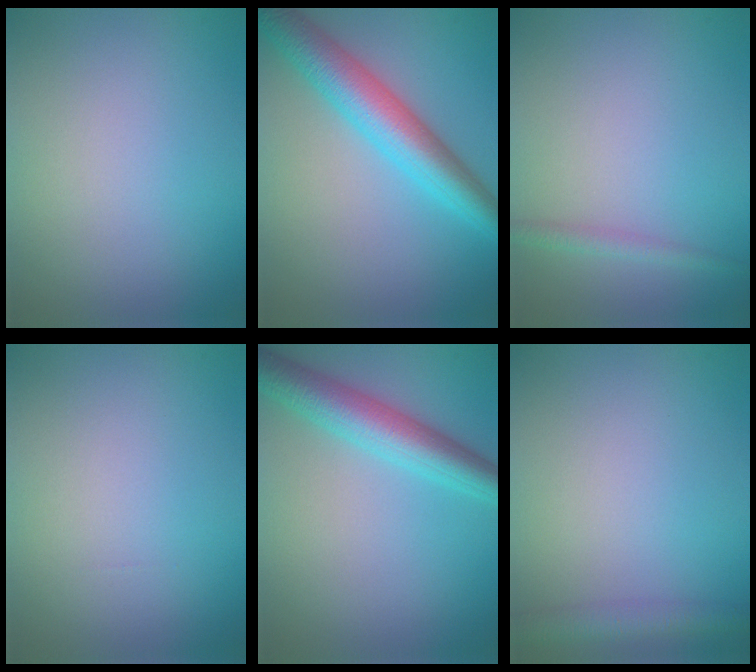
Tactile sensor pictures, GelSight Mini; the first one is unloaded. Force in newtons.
{"total": 6.4, "press": 6.4, "slide": 0.2}
{"total": 1.3, "press": 1.3, "slide": 0.1}
{"total": 0.0}
{"total": 5.4, "press": 5.4, "slide": 0.1}
{"total": 2.7, "press": 2.7, "slide": 0.2}